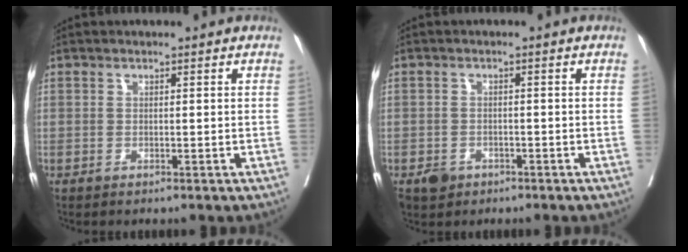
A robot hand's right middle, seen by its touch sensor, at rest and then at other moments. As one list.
[{"total": 2.5, "force": [-1.5, 1.9, 0.6], "torque": [-0.009, 0.005, -0.019]}]